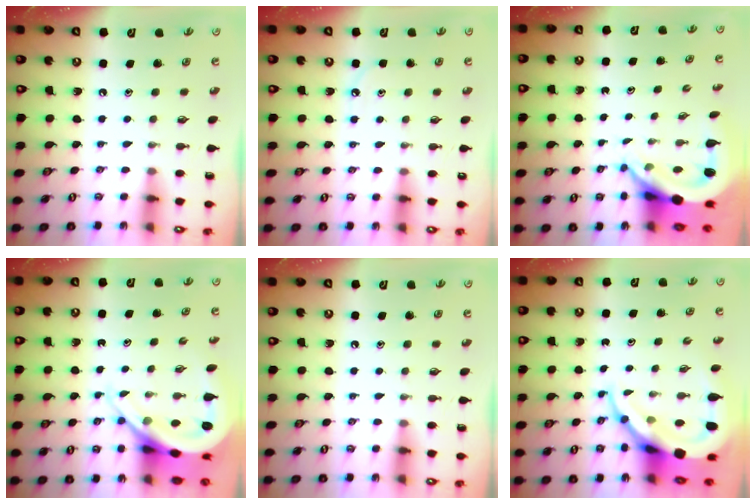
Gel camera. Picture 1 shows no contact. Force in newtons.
{"total": 3.5, "press": 3.5, "slide": 0.5}
{"total": 7.1, "press": 7.0, "slide": 1.1}
{"total": 10.4, "press": 10.3, "slide": 1.1}
{"total": 0.0}
{"total": 13.1, "press": 13.1, "slide": 1.5}